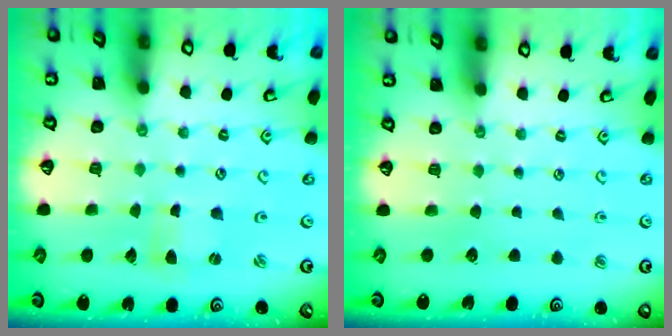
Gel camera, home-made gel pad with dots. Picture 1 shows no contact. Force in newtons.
{"total": 0.0}